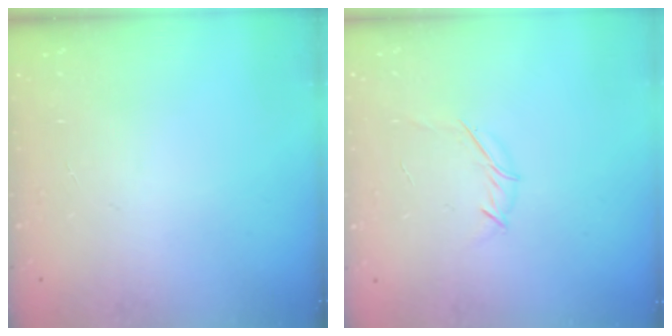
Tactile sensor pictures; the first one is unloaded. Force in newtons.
{"total": 3.8, "press": 3.7, "slide": 0.8}